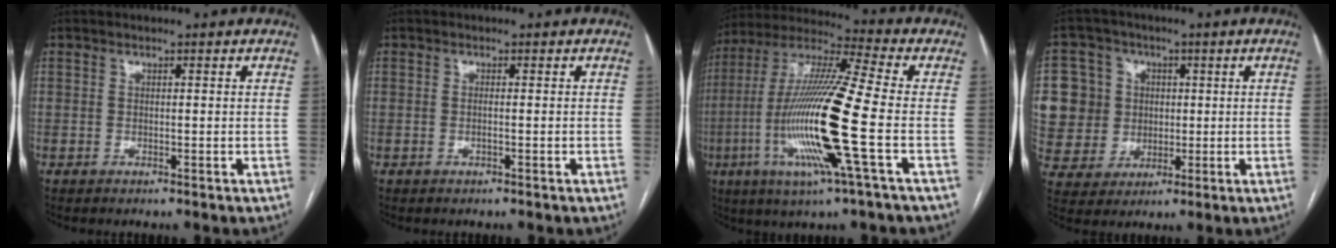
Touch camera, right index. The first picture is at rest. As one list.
[{"total": 0.8, "force": [-0.2, 0.0, 0.8], "torque": [-0.015, -0.001, 0.000]}, {"total": 19.2, "force": [-4.7, -0.1, 18.6], "torque": [-0.384, -0.016, -0.098]}, {"total": 12.9, "force": [1.8, 12.4, 2.9], "torque": [-0.089, 0.045, 0.050]}]